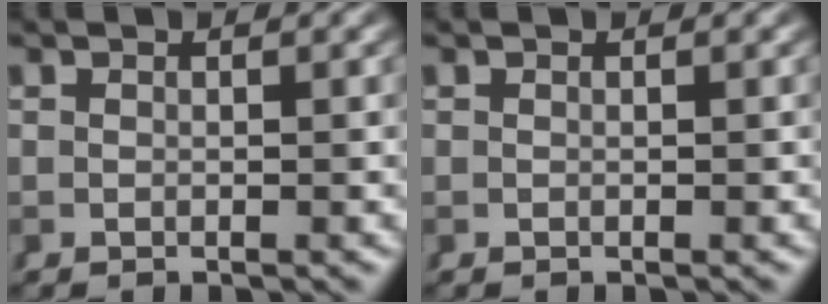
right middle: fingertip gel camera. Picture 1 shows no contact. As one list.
[{"total": 0.0}]